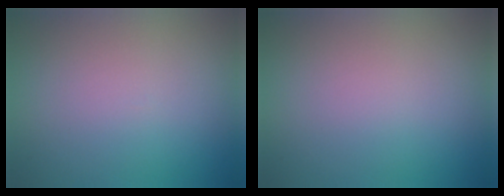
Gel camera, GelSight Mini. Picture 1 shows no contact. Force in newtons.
{"total": 0.0}